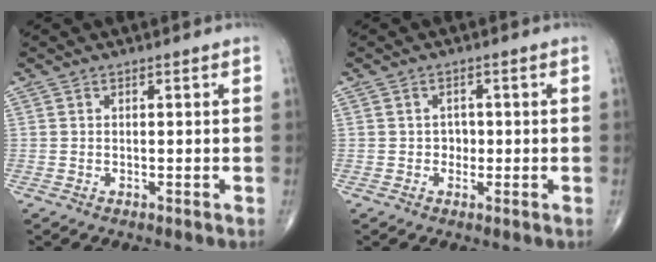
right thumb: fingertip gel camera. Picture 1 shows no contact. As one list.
[{"total": 1.7, "force": [-0.3, 1.5, 0.7], "torque": [0.003, 0.006, -0.010]}]